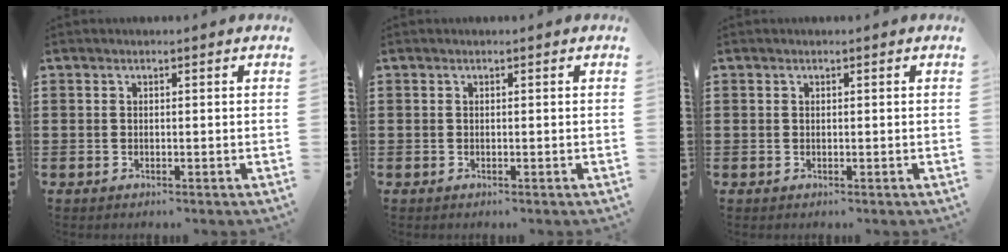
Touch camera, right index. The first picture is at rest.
{"total": 0.0}
{"total": 0.0}